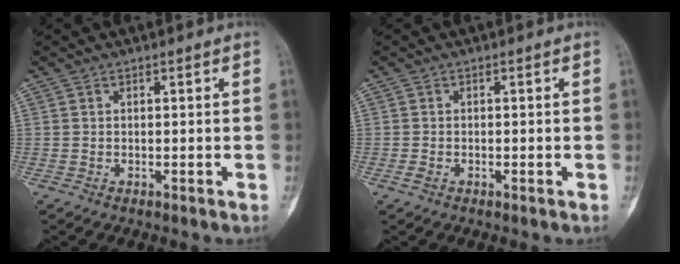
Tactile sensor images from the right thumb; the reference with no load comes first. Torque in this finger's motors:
{"motor_torque": [0.05, 0.38, 0.01, 0.18, 0.05]}